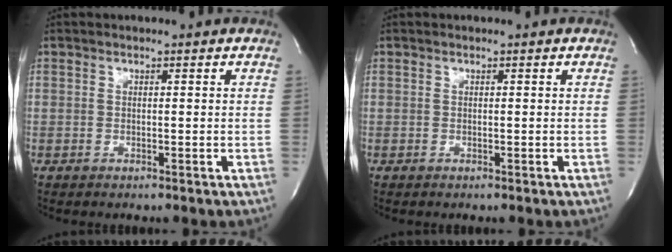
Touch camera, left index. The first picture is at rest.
{"total": 0.0}